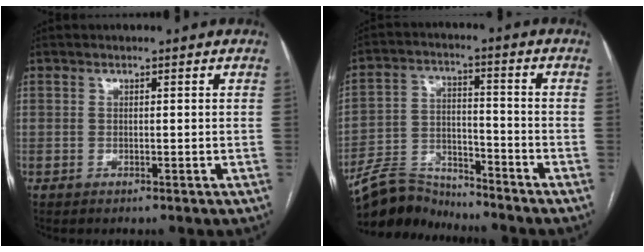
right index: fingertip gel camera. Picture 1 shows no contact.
{"total": 8.7, "force": [-8.5, 1.6, 0.2], "torque": [-0.007, 0.010, -0.160]}